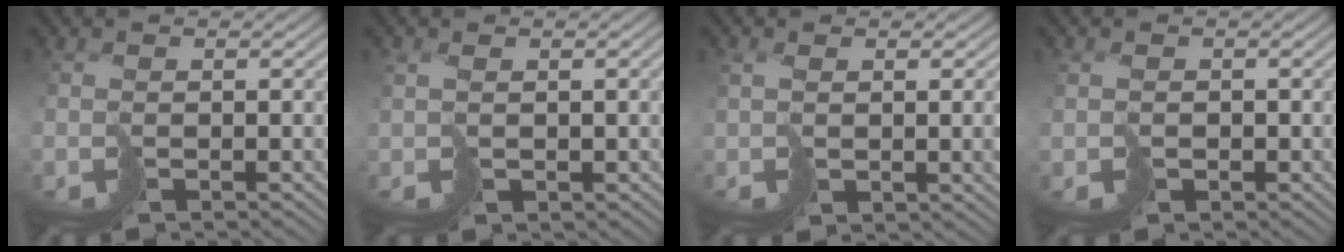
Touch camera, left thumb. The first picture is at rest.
{"total": 2.4, "force": [0.6, 1.0, 2.1], "torque": [-0.045, 0.002, 0.018]}
{"total": 4.4, "force": [0.9, 1.8, 3.9], "torque": [-0.074, -0.010, 0.036]}
{"total": 1.3, "force": [0.0, 1.2, 0.5], "torque": [-0.010, 0.000, 0.005]}